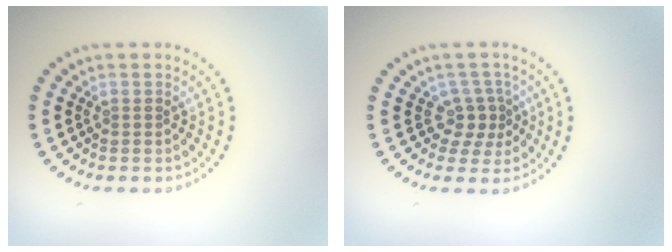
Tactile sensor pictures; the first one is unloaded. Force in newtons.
{"total": 2.5, "press": 1.8, "slide": 1.7}